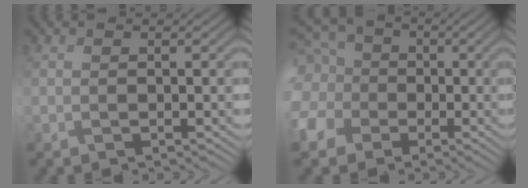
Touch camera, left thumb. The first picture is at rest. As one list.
[{"total": 11.6, "force": [-0.8, 10.2, 5.4], "torque": [-0.193, -0.003, -0.033]}]